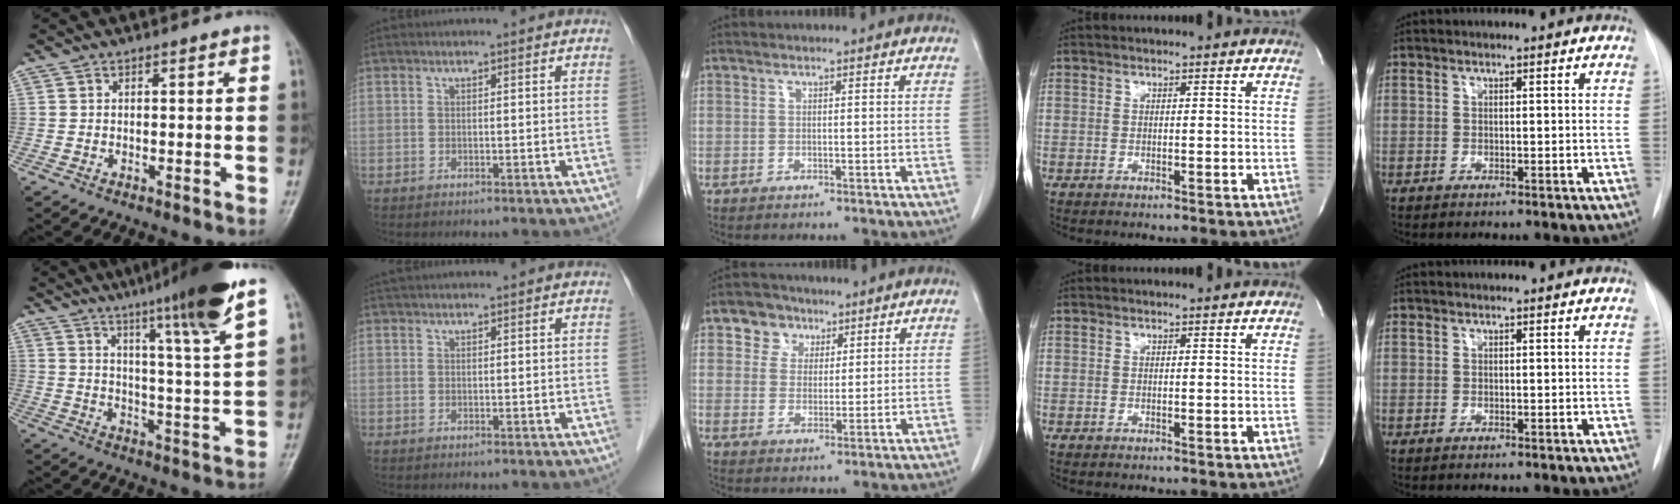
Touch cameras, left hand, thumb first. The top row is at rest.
{"thumb": {"total": 16.8, "force": [11.0, -0.4, 12.7], "torque": [-0.184, -0.046, 0.158]}, "index": {"total": 4.5, "force": [4.1, 0.1, 1.7], "torque": [-0.019, 0.038, 0.059]}, "middle": {"total": 5.1, "force": [2.9, 4.1, 1.0], "torque": [-0.021, 0.012, 0.051]}}